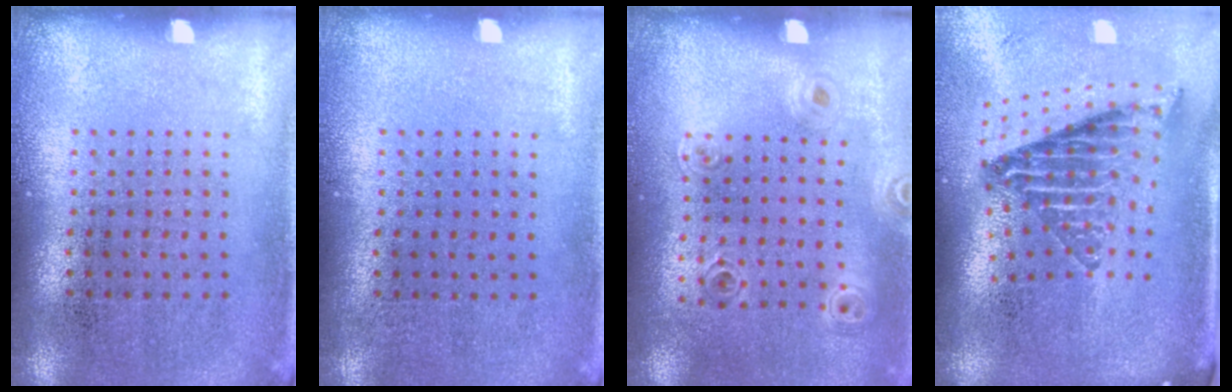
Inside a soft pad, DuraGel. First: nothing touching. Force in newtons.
{"total": 0.0}
{"total": 1.0, "press": 0.9, "slide": 0.2}
{"total": 2.4, "press": 1.6, "slide": 1.8}